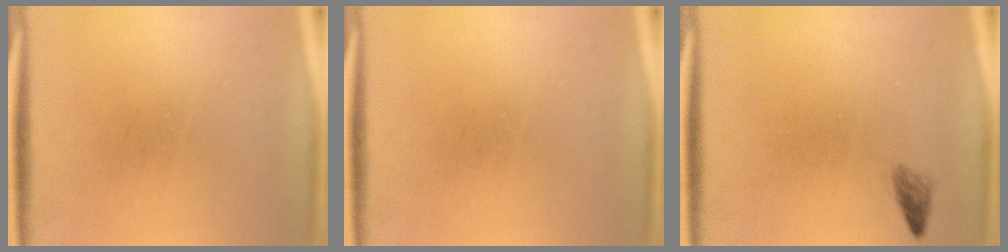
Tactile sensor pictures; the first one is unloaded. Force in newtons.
{"total": 0.0}
{"total": 1.1}